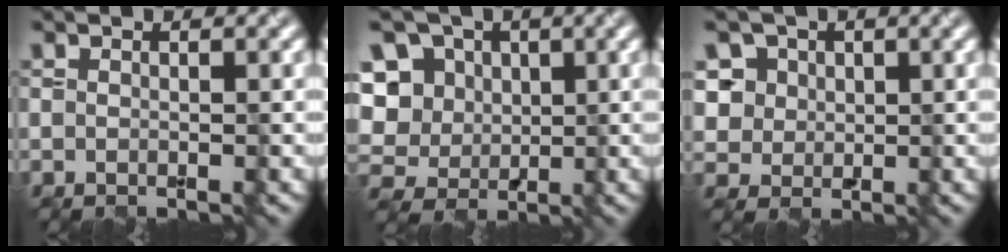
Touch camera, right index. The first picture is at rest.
{"total": 10.7, "force": [3.2, 9.0, 4.7], "torque": [-0.101, 0.025, 0.037]}
{"total": 5.5, "force": [2.1, 4.7, 2.0], "torque": [-0.040, 0.014, 0.031]}